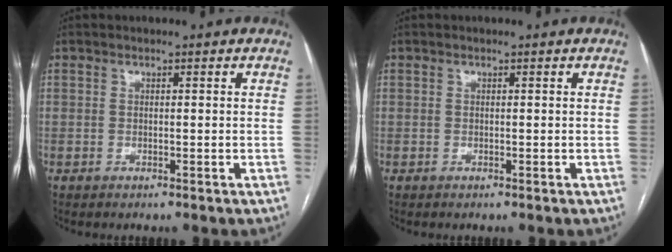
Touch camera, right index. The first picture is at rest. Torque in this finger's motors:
{"motor_torque": [0.00, 0.00, 0.00, 0.00]}